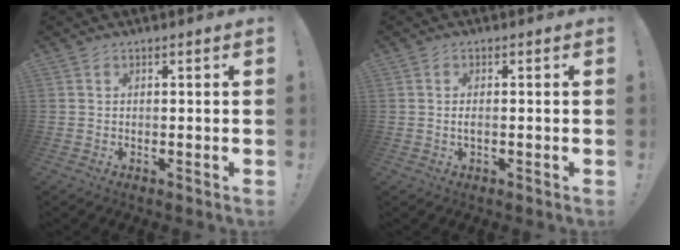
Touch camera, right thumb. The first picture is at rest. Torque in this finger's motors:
{"motor_torque": [-0.19, 0.12, 0.23, 0.13, 0.02]}